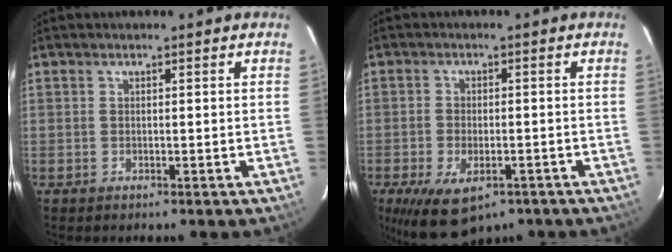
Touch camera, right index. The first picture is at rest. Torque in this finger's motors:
{"motor_torque": [1.19, -0.76, 0.55, 0.12]}